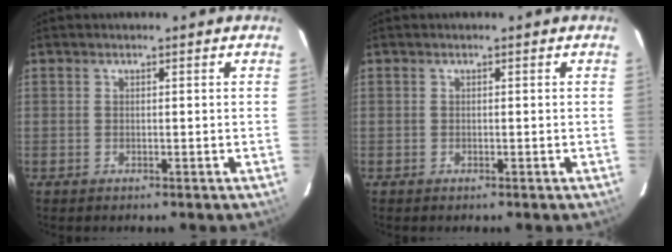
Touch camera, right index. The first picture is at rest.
{"total": 0.0}